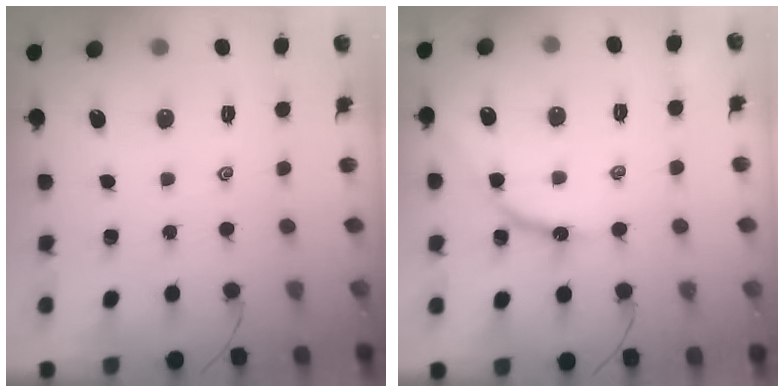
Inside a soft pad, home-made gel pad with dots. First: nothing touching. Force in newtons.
{"total": 10.5, "press": 10.4, "slide": 1.0}